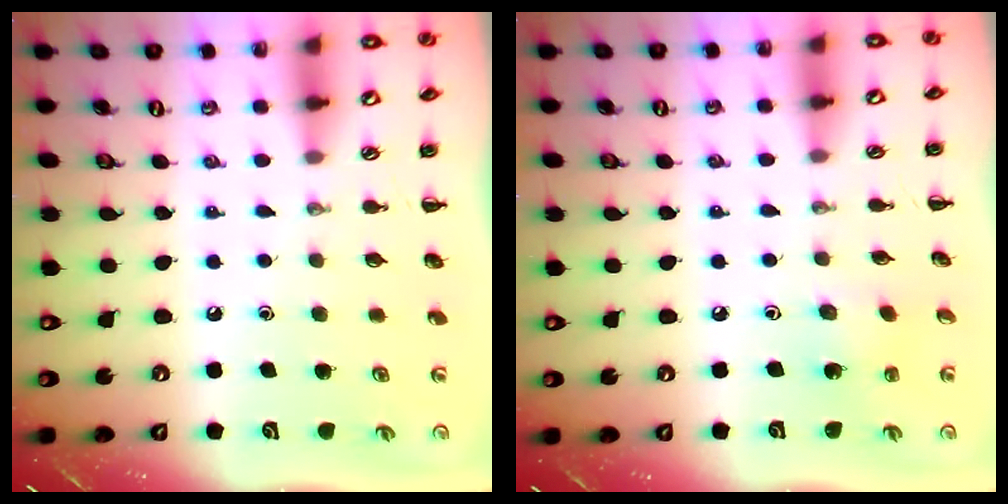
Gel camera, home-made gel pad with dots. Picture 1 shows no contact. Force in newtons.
{"total": 1.7, "press": 1.6, "slide": 0.6}